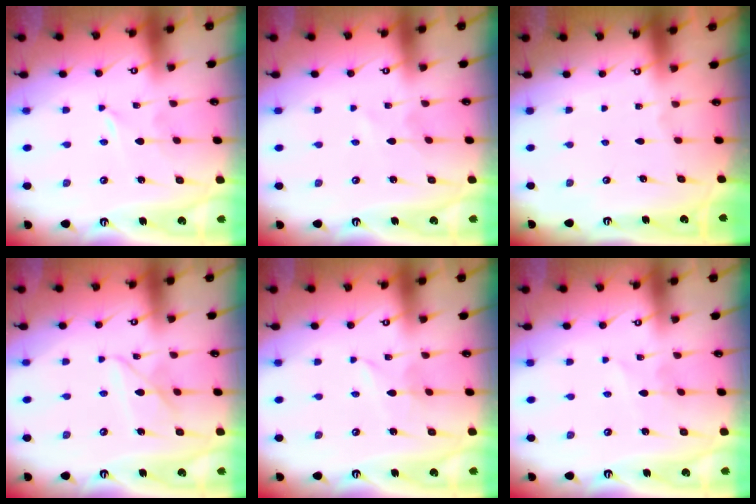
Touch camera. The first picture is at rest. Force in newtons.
{"total": 0.5, "press": 0.5, "slide": 0.1}
{"total": 0.0}
{"total": 8.4, "press": 8.4, "slide": 0.7}
{"total": 2.6, "press": 2.6, "slide": 0.4}
{"total": 2.6, "press": 2.6, "slide": 0.4}